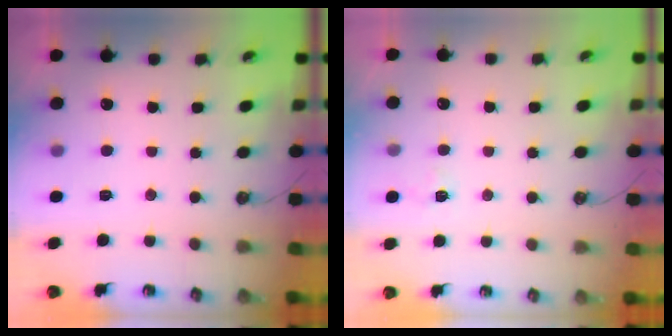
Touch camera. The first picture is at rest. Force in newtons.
{"total": 3.4, "press": 3.3, "slide": 0.5}